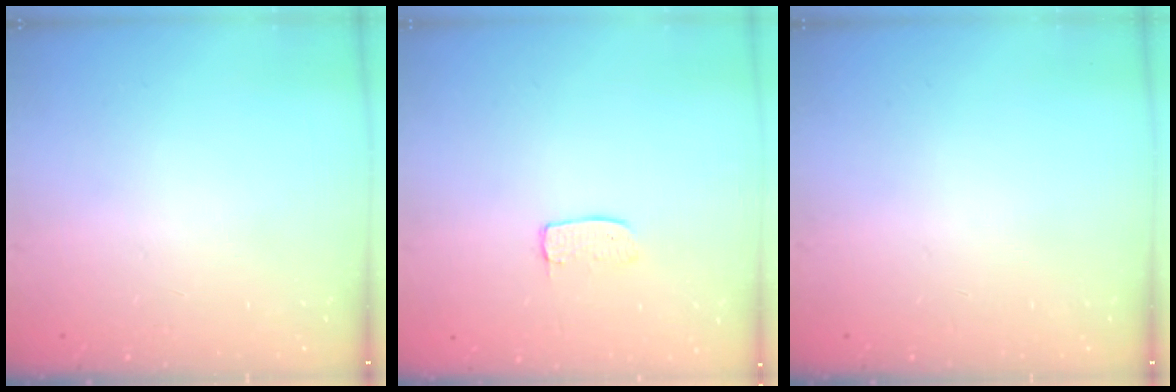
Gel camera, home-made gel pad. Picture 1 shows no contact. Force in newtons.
{"total": 5.8, "press": 5.8, "slide": 0.3}
{"total": 0.0}